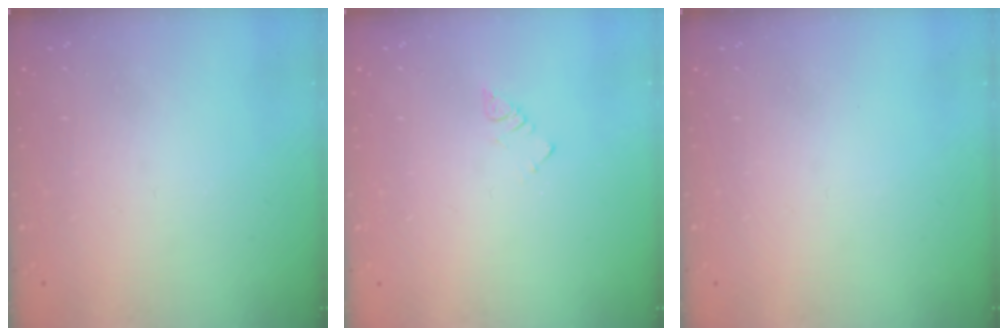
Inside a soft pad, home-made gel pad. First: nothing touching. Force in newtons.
{"total": 2.3, "press": 2.3, "slide": 0.4}
{"total": 0.0}